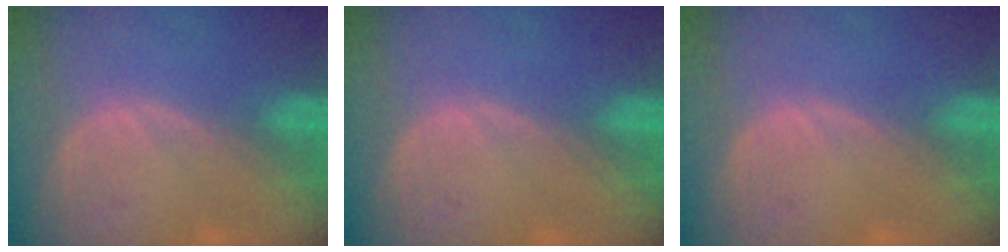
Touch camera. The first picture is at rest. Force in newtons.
{"total": 0.0}
{"total": 0.5, "press": 0.0, "slide": 0.5}